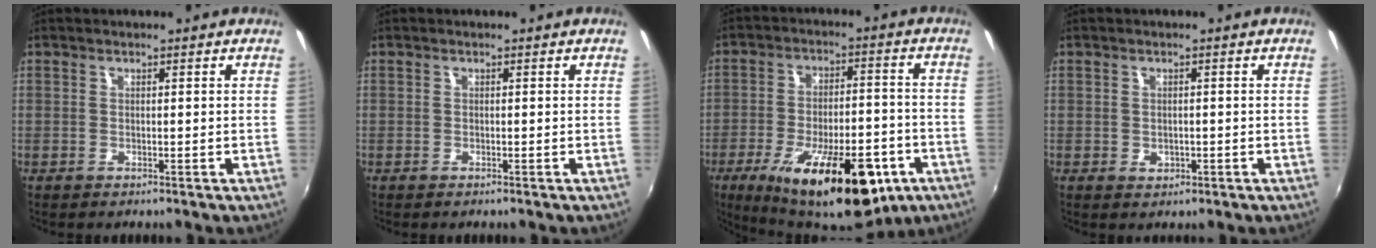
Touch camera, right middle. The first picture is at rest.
{"total": 0.0}
{"total": 22.8, "force": [-12.1, 9.0, 17.1], "torque": [-0.287, -0.029, -0.170]}
{"total": 1.7, "force": [-0.5, 1.4, 0.6], "torque": [-0.009, -0.004, -0.007]}